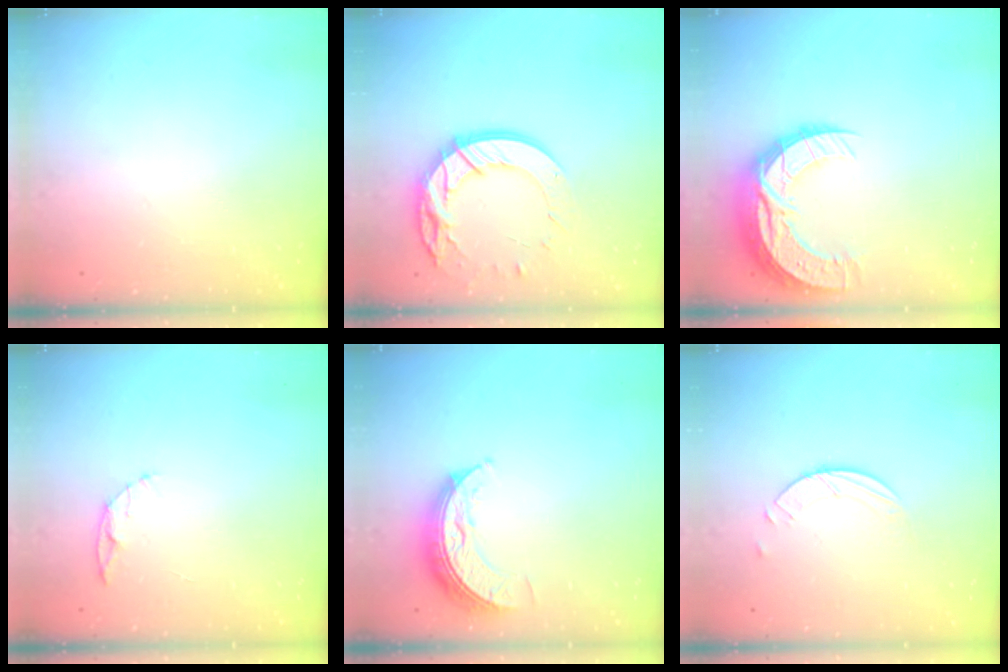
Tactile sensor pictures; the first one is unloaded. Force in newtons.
{"total": 16.8, "press": 16.8, "slide": 1.4}
{"total": 15.3, "press": 15.3, "slide": 1.1}
{"total": 5.7, "press": 5.6, "slide": 0.7}
{"total": 7.9, "press": 7.9, "slide": 0.6}
{"total": 2.6, "press": 2.6, "slide": 0.3}